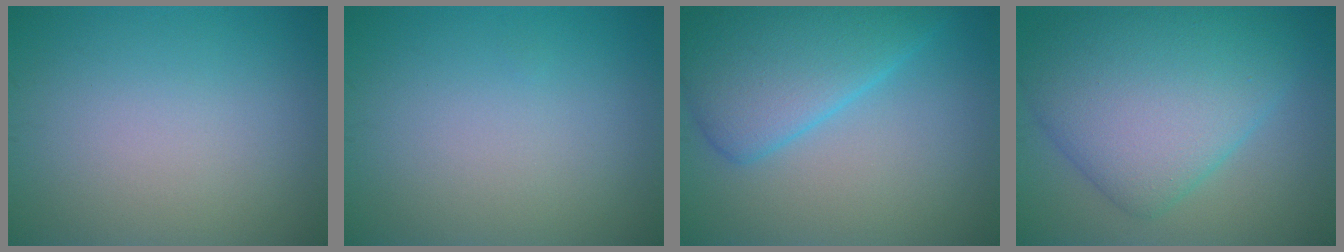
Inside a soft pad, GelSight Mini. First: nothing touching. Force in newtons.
{"total": 0.0}
{"total": 7.0, "press": 7.0, "slide": 0.3}
{"total": 9.5, "press": 9.5, "slide": 0.1}